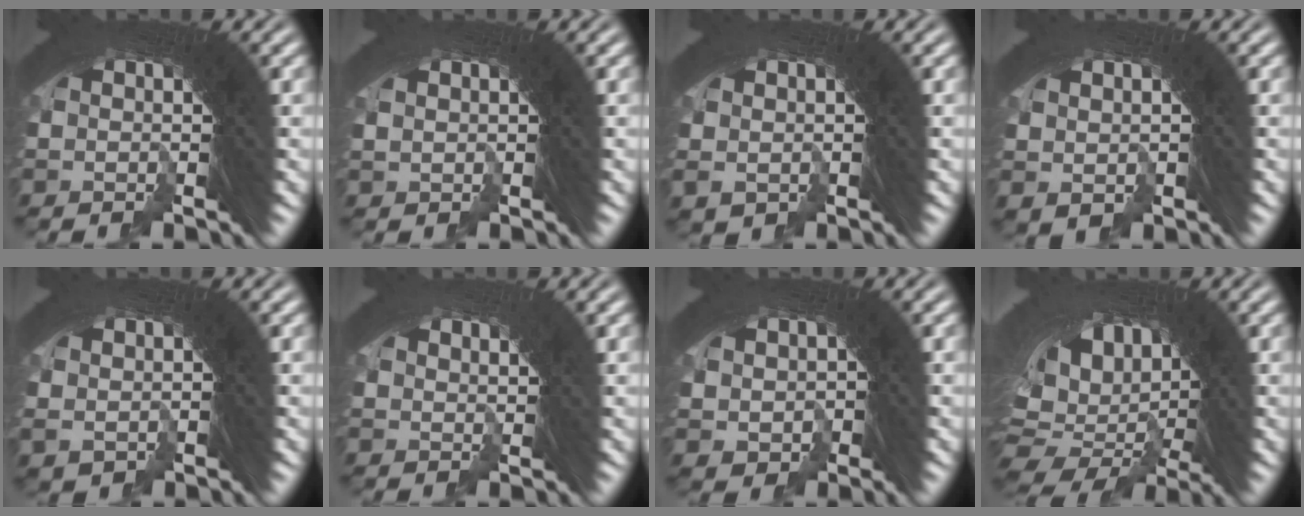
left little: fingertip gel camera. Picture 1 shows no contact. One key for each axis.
{"total": 0.9, "fx": 0.3, "fy": 0.9, "fz": 0.3, "tx": -0.013, "ty": 0.006, "tz": 0.005}
{"total": 1.2, "fx": -0.3, "fy": 1.1, "fz": -0.1, "tx": -0.012, "ty": -0.006, "tz": 0.002}
{"total": 2.1, "fx": -0.8, "fy": 1.9, "fz": 0.3, "tx": -0.028, "ty": -0.017, "tz": -0.001}
{"total": 1.6, "fx": -0.3, "fy": 1.6, "fz": 0.2, "tx": -0.019, "ty": -0.007, "tz": 0.002}
{"total": 0.9, "fx": -0.1, "fy": 0.8, "fz": 0.3, "tx": -0.028, "ty": -0.013, "tz": 0.002}
{"total": 3.2, "fx": -1.7, "fy": 2.7, "fz": 0.2, "tx": -0.023, "ty": -0.026, "tz": -0.011}
{"total": 13.5, "fx": -3.6, "fy": 10.2, "fz": 8.1, "tx": -0.190, "ty": -0.062, "tz": -0.033}